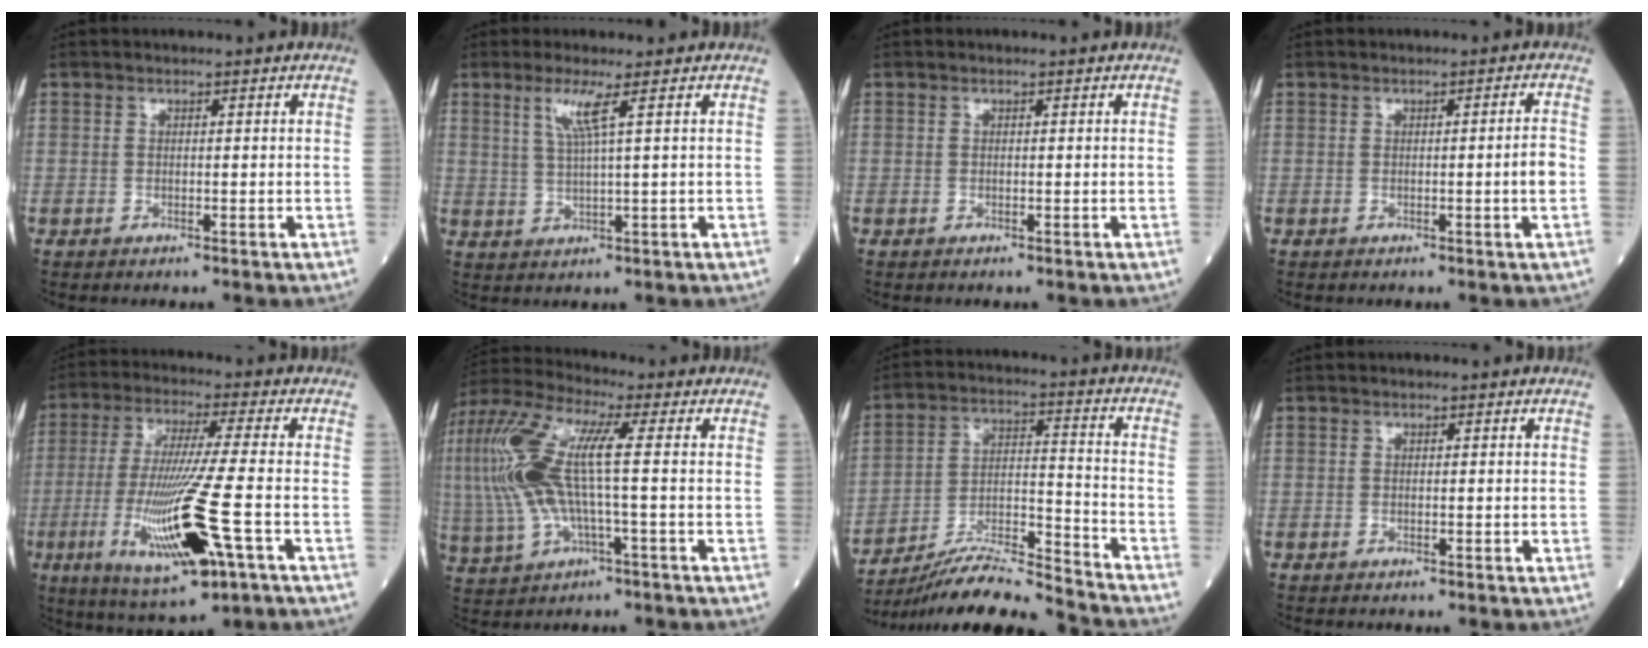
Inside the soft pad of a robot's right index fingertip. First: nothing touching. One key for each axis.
{"total": 4.1, "fx": 1.9, "fy": -0.8, "fz": 3.6, "tx": -0.078, "ty": -0.005, "tz": 0.042}
{"total": 0.0}
{"total": 2.3, "fx": -0.5, "fy": -0.5, "fz": 2.2, "tx": -0.030, "ty": -0.001, "tz": -0.008}
{"total": 16.3, "fx": -5.1, "fy": 0.8, "fz": 15.4, "tx": -0.318, "ty": -0.031, "tz": -0.086}
{"total": 15.6, "fx": 0.9, "fy": 3.5, "fz": 15.2, "tx": -0.352, "ty": 0.025, "tz": 0.015}
{"total": 13.9, "fx": -13.2, "fy": -1.1, "fz": 4.0, "tx": -0.068, "ty": 0.015, "tz": -0.239}
{"total": 0.0}